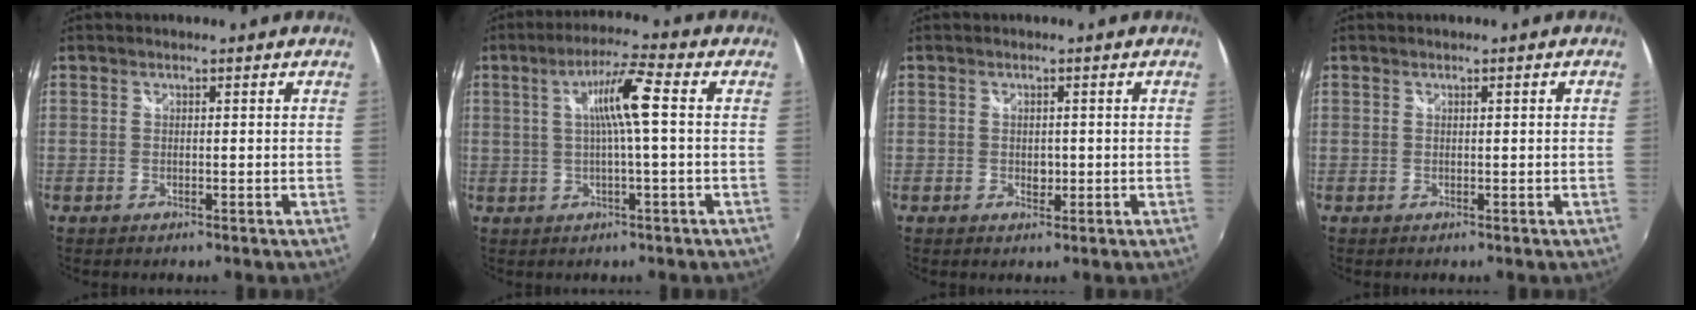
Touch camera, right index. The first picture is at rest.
{"total": 7.6, "force": [0.8, -0.1, 7.6], "torque": [-0.136, 0.011, 0.015]}
{"total": 1.5, "force": [0.0, 1.2, 0.8], "torque": [-0.012, 0.003, 0.002]}
{"total": 0.8, "force": [0.0, 0.0, 0.8], "torque": [-0.010, 0.003, 0.000]}